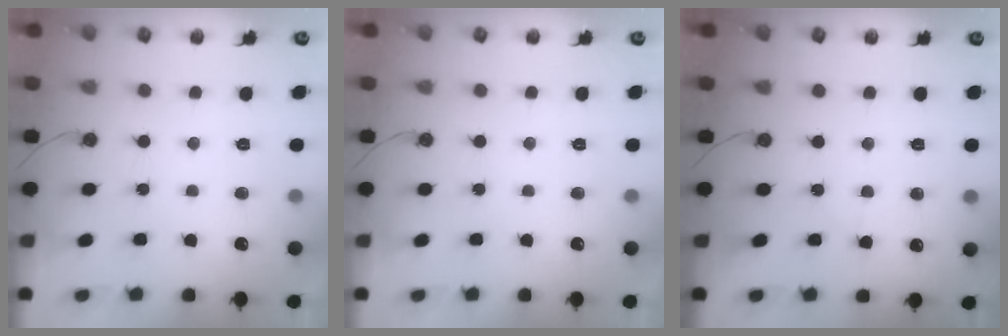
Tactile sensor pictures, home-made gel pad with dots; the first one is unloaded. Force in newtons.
{"total": 0.0}
{"total": 3.6, "press": 3.6, "slide": 0.6}